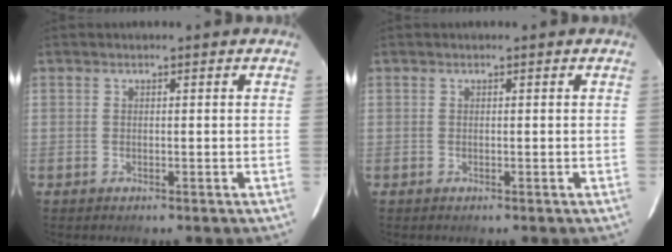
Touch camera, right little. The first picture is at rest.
{"total": 0.0}